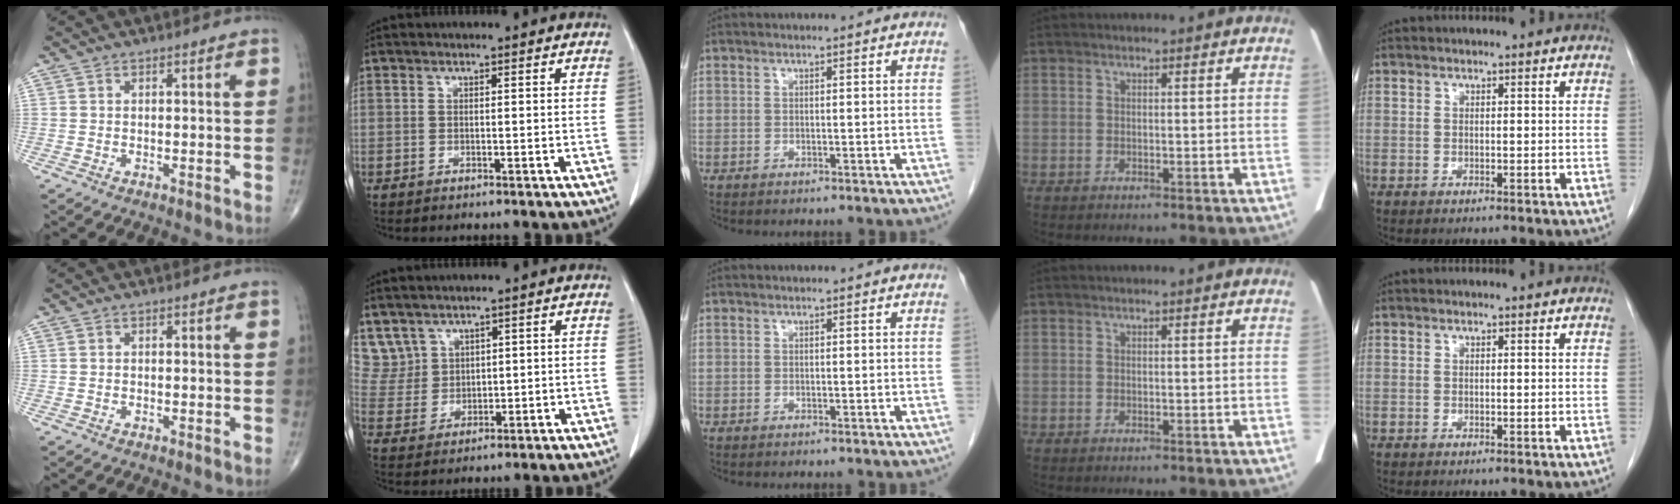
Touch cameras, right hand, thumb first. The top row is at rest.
{"index": {"total": 6.9, "force": [4.7, 5.0, 0.2], "torque": [-0.008, 0.019, 0.113]}}